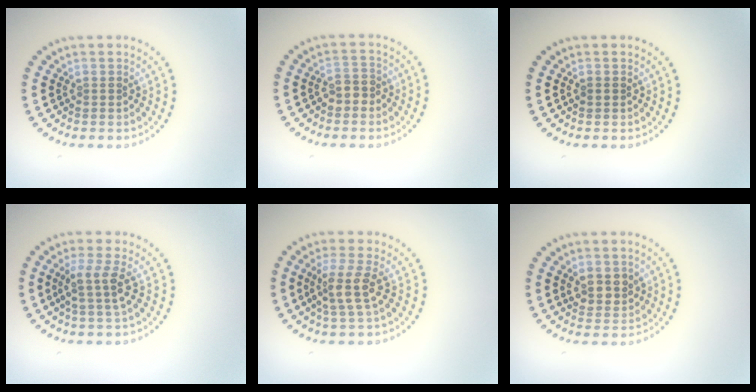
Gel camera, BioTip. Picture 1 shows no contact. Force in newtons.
{"total": 1.7, "press": 1.6, "slide": 0.6}
{"total": 0.6, "press": 0.6, "slide": 0.1}
{"total": 2.7, "press": 2.1, "slide": 1.7}
{"total": 2.9, "press": 2.3, "slide": 1.8}
{"total": 2.3, "press": 2.1, "slide": 1.0}